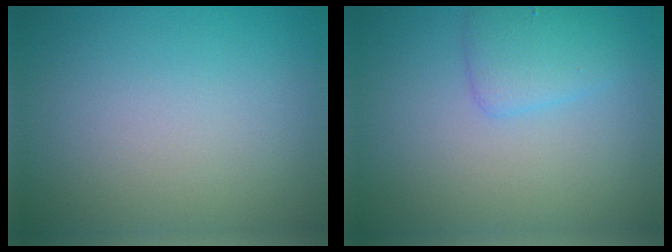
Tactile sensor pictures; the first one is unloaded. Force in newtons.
{"total": 2.4, "press": 2.4, "slide": 0.0}